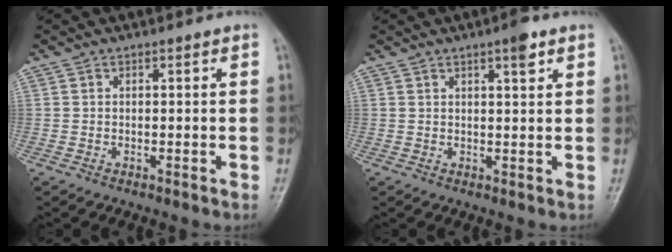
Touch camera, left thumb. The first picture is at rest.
{"total": 3.4, "force": [2.0, 0.7, 2.6], "torque": [-0.034, -0.009, 0.028]}